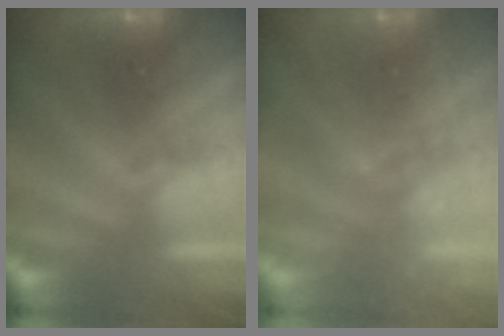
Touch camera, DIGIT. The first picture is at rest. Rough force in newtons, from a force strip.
{"total": 2.4}